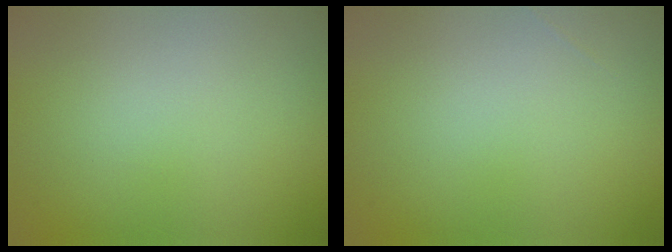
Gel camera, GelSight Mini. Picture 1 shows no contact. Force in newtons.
{"total": 0.0}